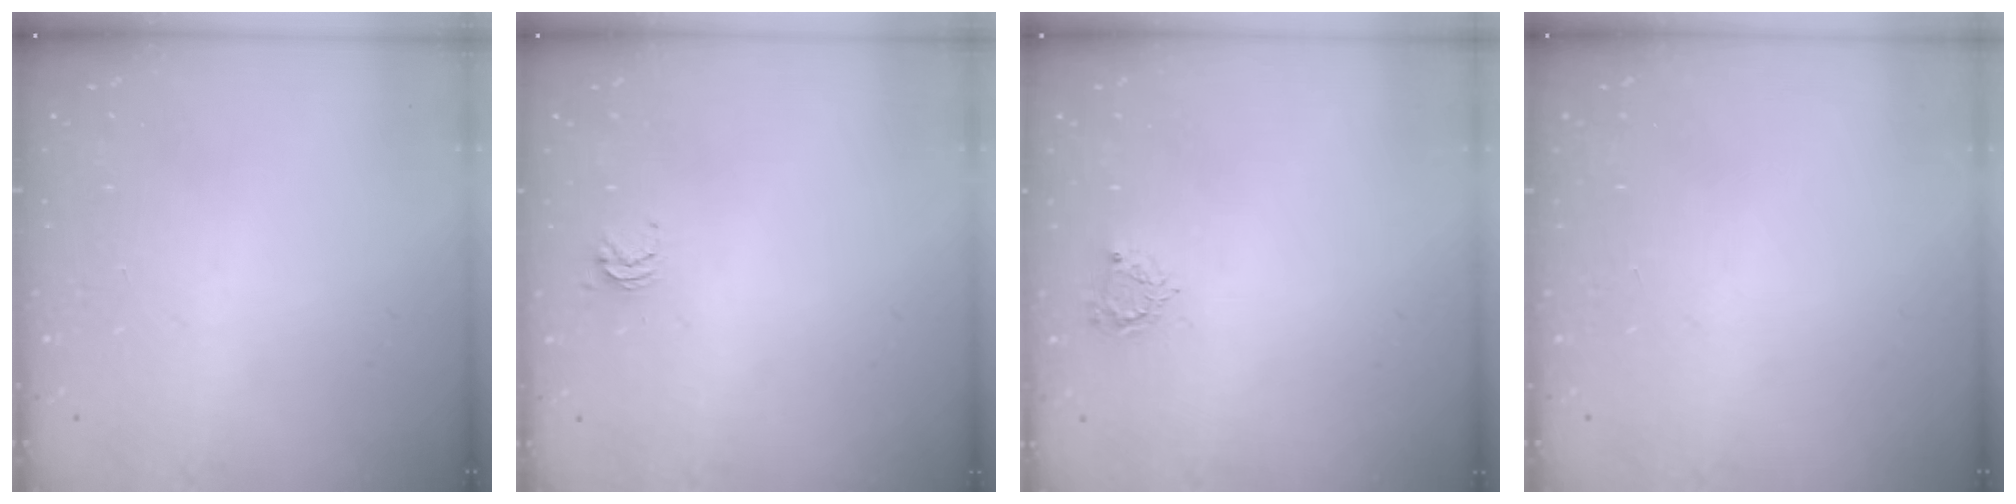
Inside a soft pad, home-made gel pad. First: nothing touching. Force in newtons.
{"total": 3.3, "press": 3.3, "slide": 0.3}
{"total": 4.2, "press": 4.2, "slide": 0.4}
{"total": 0.0}